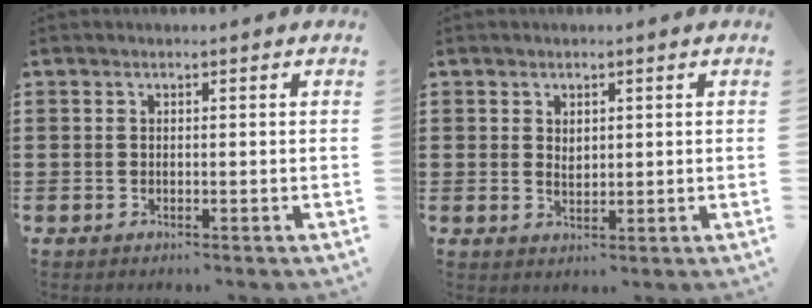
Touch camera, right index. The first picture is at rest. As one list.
[{"total": 1.5, "force": [0.8, 1.0, 0.9], "torque": [-0.011, 0.002, 0.012]}]